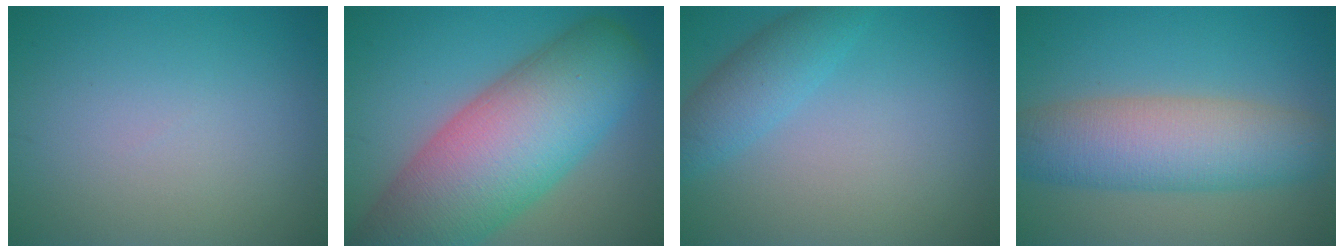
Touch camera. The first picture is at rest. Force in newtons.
{"total": 13.9, "press": 13.9, "slide": 0.7}
{"total": 3.2, "press": 3.1, "slide": 0.2}
{"total": 7.8, "press": 7.8, "slide": 0.4}